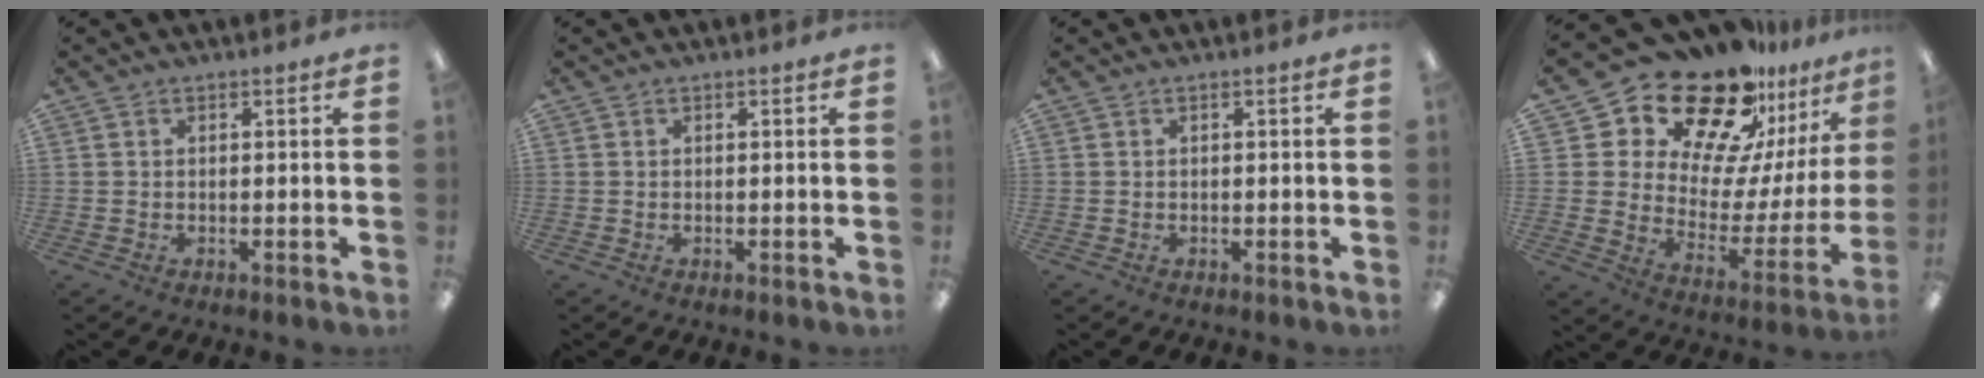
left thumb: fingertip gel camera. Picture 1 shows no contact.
{"total": 0.0}
{"total": 0.0}
{"total": 23.5, "force": [19.1, 9.4, 9.9], "torque": [-0.166, -0.142, 0.338]}